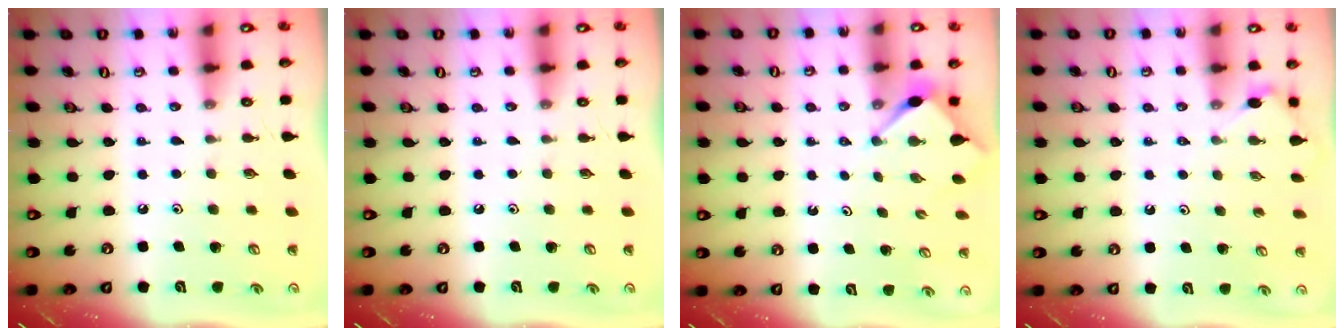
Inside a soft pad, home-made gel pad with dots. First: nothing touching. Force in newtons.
{"total": 0.0}
{"total": 2.9, "press": 2.9, "slide": 0.1}
{"total": 2.9, "press": 2.8, "slide": 0.5}